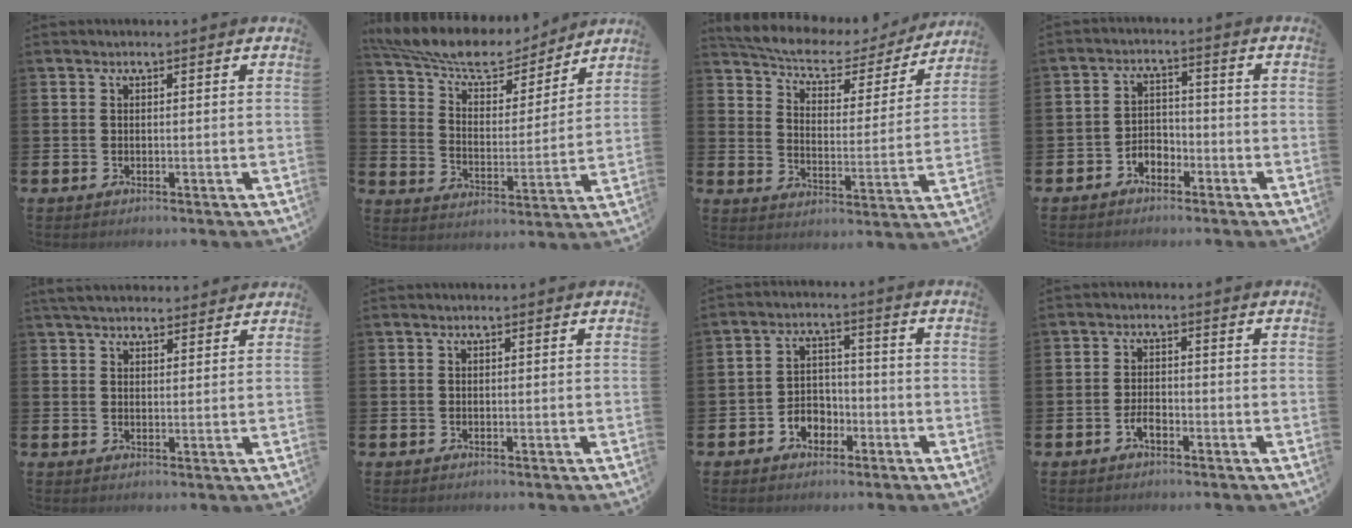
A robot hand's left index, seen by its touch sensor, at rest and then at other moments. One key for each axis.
{"total": 9.9, "fx": 8.9, "fy": 2.7, "fz": 3.2, "tx": -0.089, "ty": -0.060, "tz": 0.152}
{"total": 7.0, "fx": 6.3, "fy": 2.0, "fz": 2.3, "tx": -0.069, "ty": -0.046, "tz": 0.103}
{"total": 2.9, "fx": -2.3, "fy": 1.6, "fz": 0.4, "tx": -0.021, "ty": 0.006, "tz": -0.051}
{"total": 3.9, "fx": 3.6, "fy": 1.1, "fz": 0.8, "tx": -0.021, "ty": -0.011, "tz": 0.069}
{"total": 0.0}
{"total": 3.5, "fx": -2.0, "fy": 2.8, "fz": 0.7, "tx": -0.021, "ty": 0.001, "tz": -0.047}
{"total": 2.2, "fx": -1.2, "fy": 1.0, "fz": 1.5, "tx": -0.036, "ty": 0.006, "tz": -0.021}